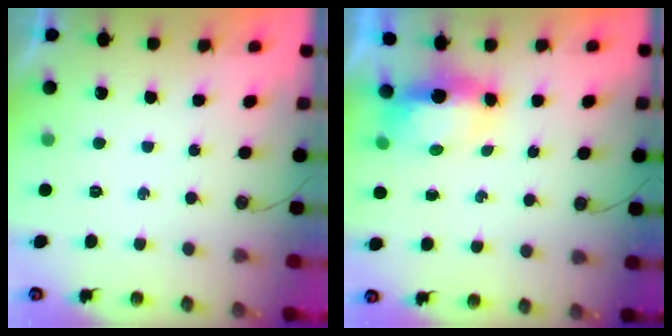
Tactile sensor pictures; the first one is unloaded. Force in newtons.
{"total": 6.5, "press": 6.5, "slide": 0.7}